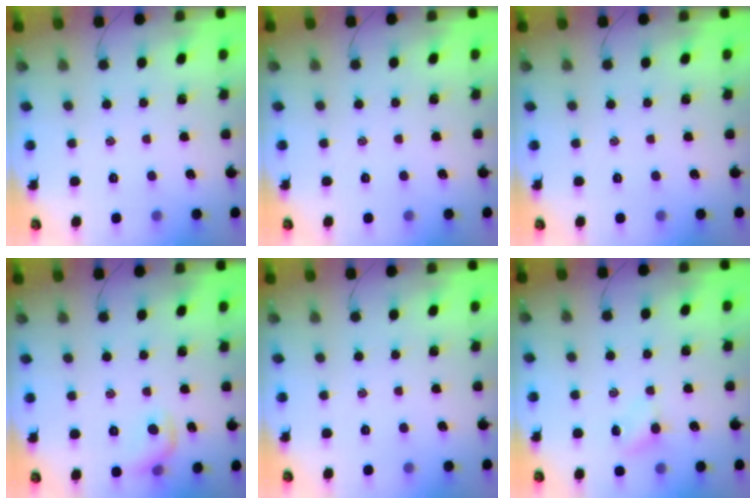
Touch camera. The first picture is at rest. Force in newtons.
{"total": 0.0}
{"total": 0.0}
{"total": 7.4, "press": 7.3, "slide": 1.0}
{"total": 0.0}
{"total": 3.3, "press": 3.1, "slide": 0.9}